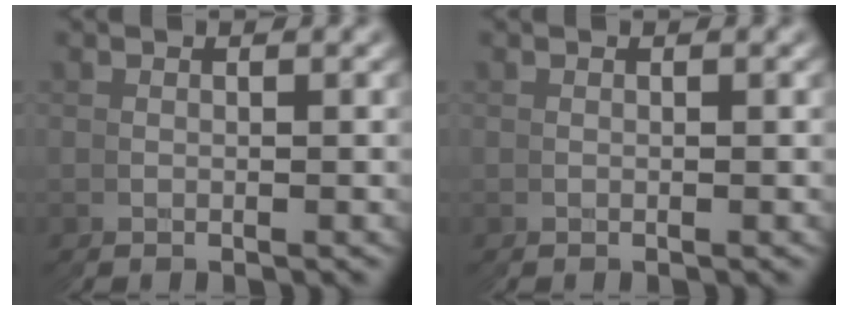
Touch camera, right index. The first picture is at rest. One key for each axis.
{"total": 0.0}